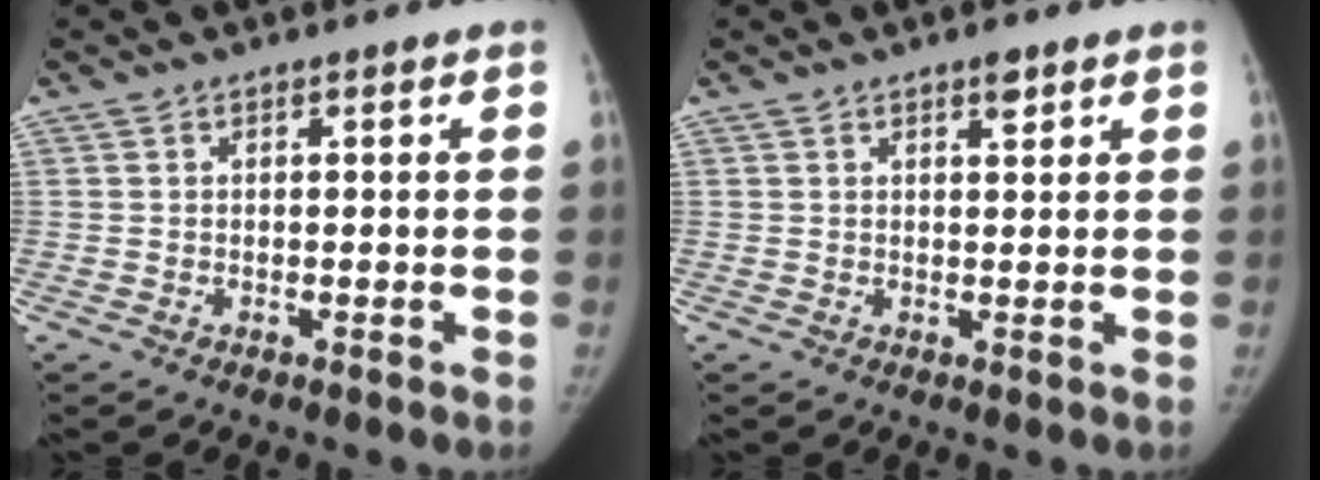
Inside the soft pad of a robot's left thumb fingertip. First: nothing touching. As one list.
[{"total": 2.1, "force": [1.4, 0.8, 1.4], "torque": [-0.015, -0.007, 0.021]}]